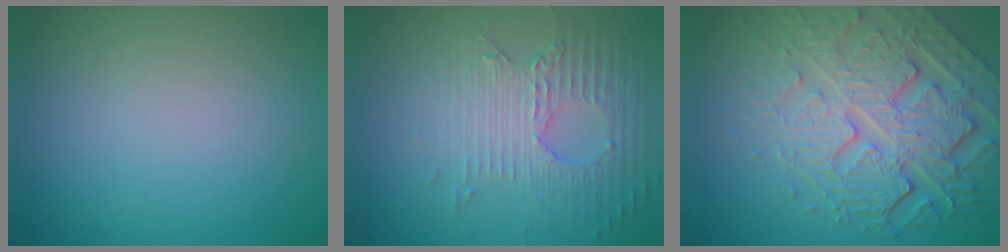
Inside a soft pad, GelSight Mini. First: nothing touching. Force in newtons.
{"total": 5.2, "press": 3.3, "slide": 4.0}
{"total": 8.3, "press": 5.8, "slide": 6.0}